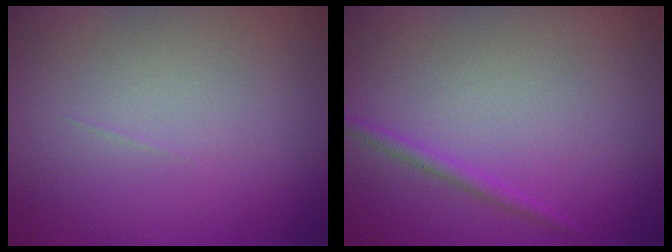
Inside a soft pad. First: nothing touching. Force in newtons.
{"total": 1.1, "press": 1.0, "slide": 0.1}